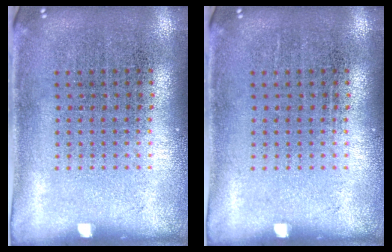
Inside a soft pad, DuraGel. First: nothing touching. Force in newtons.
{"total": 0.0}